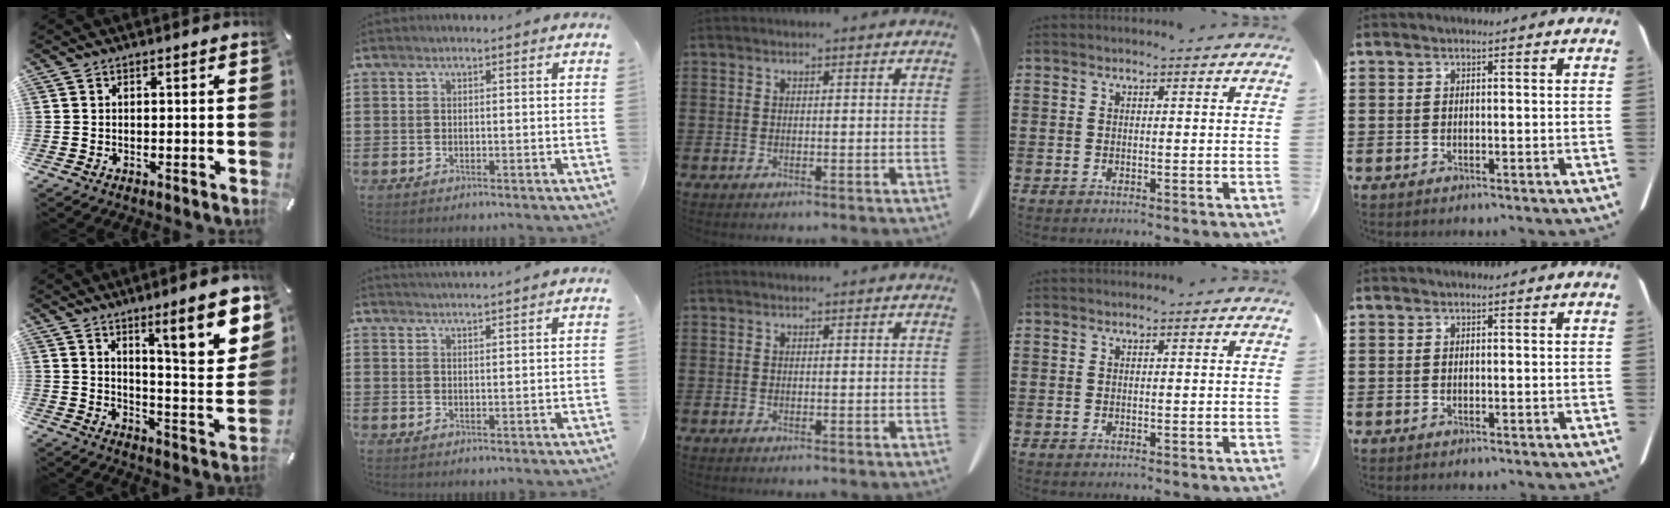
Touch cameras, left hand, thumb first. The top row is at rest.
{"thumb": {"total": 15.8, "force": [9.6, 3.5, 12.1], "torque": [-0.158, -0.074, 0.149]}, "index": {"total": 2.1, "force": [2.1, -0.4, 0.1], "torque": [-0.007, -0.004, 0.040]}}